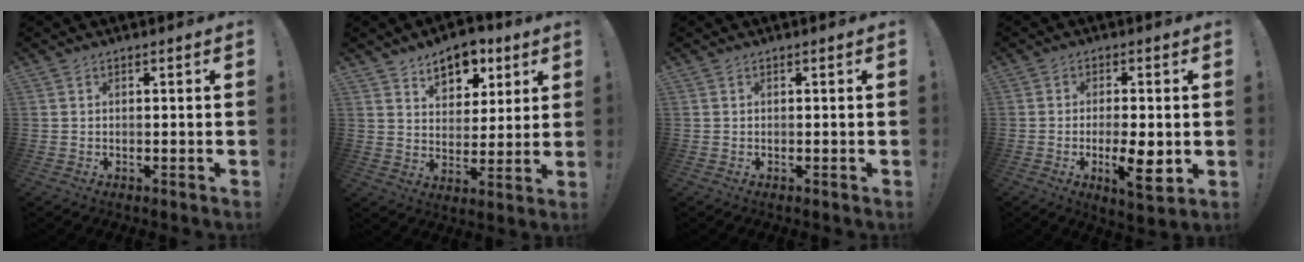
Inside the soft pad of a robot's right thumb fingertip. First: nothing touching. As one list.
[{"total": 10.0, "force": [6.5, 6.3, 4.4], "torque": [-0.061, -0.036, 0.120]}, {"total": 0.0}, {"total": 9.9, "force": [-2.4, 2.8, 9.2], "torque": [-0.154, -0.003, -0.040]}]